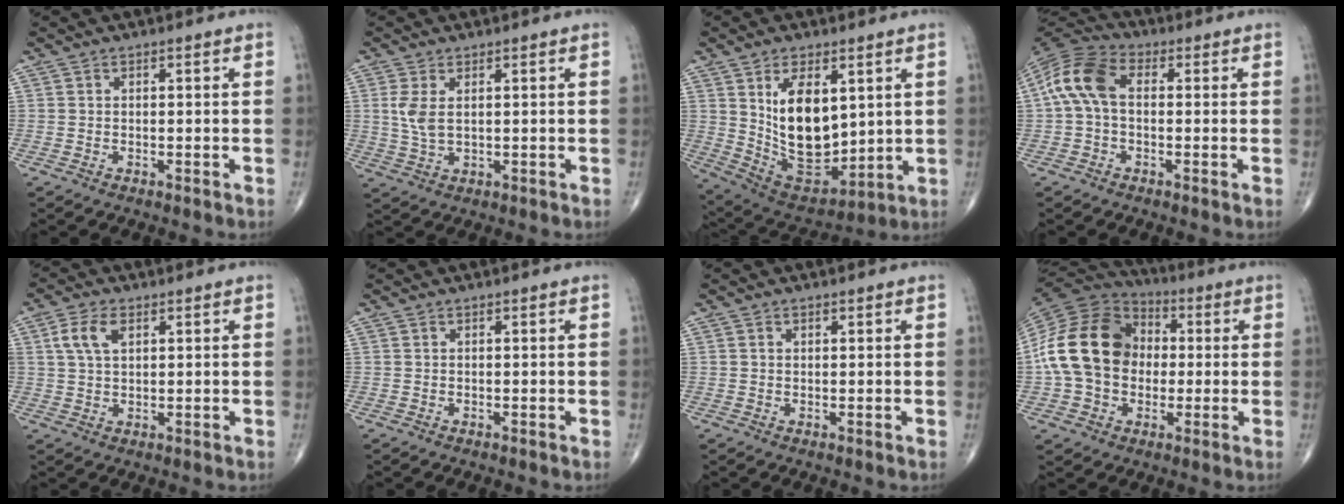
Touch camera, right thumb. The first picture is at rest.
{"total": 4.3, "force": [1.0, 2.2, 3.6], "torque": [-0.084, -0.003, 0.027]}
{"total": 17.2, "force": [3.9, 9.6, 13.8], "torque": [-0.202, -0.026, 0.091]}
{"total": 10.4, "force": [0.6, 6.7, 8.0], "torque": [-0.164, 0.030, -0.001]}
{"total": 5.6, "force": [2.0, 3.2, 4.2], "torque": [-0.087, 0.004, 0.039]}
{"total": 0.0}
{"total": 0.9, "force": [0.4, 0.7, 0.5], "torque": [-0.007, -0.001, 0.006]}
{"total": 18.9, "force": [0.2, 14.6, 12.0], "torque": [-0.219, 0.034, -0.001]}